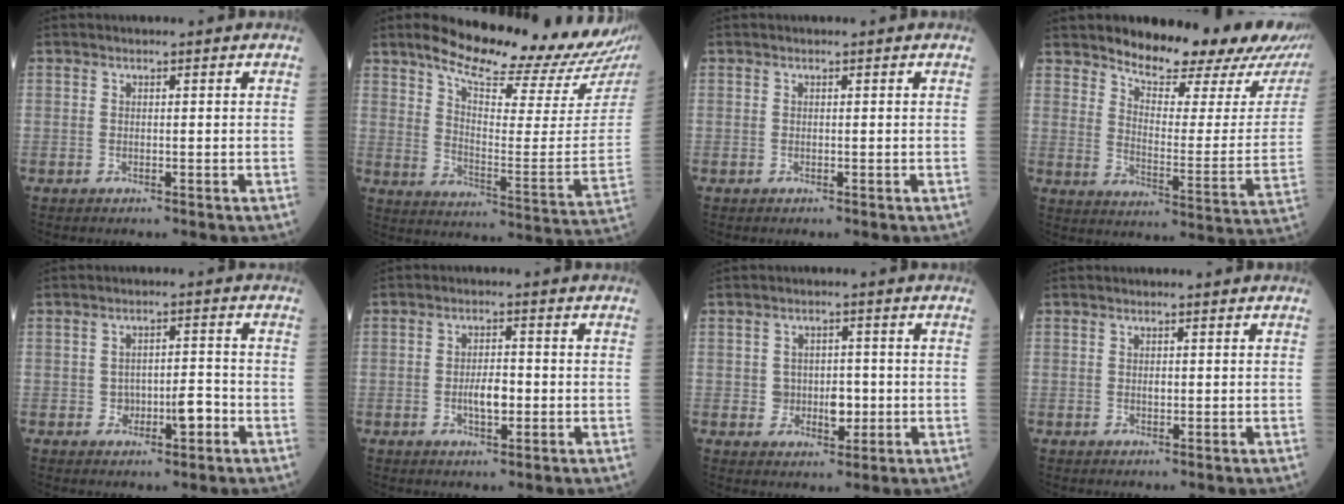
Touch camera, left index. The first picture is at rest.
{"total": 20.9, "force": [18.1, 1.6, 10.5], "torque": [-0.153, -0.068, 0.247]}
{"total": 0.0}
{"total": 19.7, "force": [17.5, 3.4, 8.3], "torque": [-0.101, -0.070, 0.216]}
{"total": 3.6, "force": [-1.4, 1.7, 2.8], "torque": [-0.033, 0.010, -0.018]}
{"total": 3.7, "force": [-0.9, 1.4, 3.3], "torque": [-0.056, 0.001, -0.015]}
{"total": 4.1, "force": [-0.5, 3.0, 2.7], "torque": [-0.028, 0.006, -0.001]}
{"total": 0.6, "force": [0.1, 0.4, 0.4], "torque": [-0.001, 0.001, 0.001]}